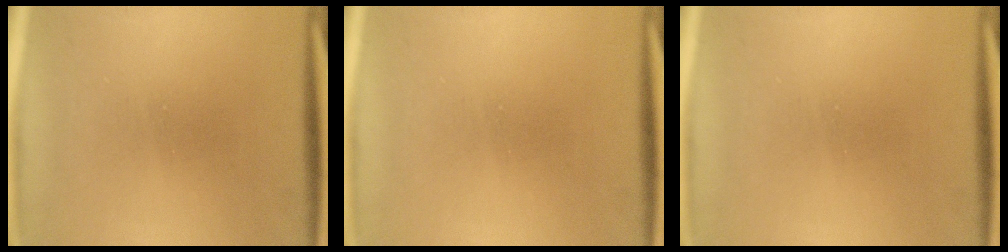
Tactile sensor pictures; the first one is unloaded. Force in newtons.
{"total": 0.0}
{"total": 0.0}